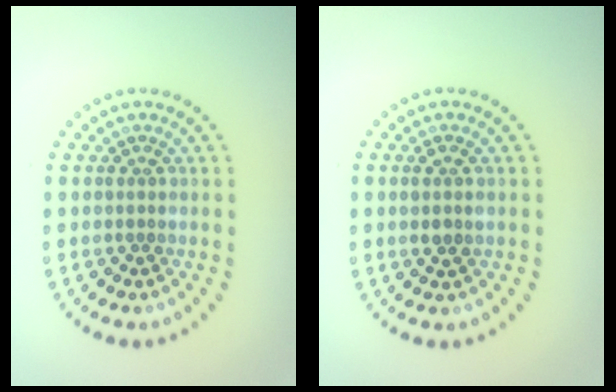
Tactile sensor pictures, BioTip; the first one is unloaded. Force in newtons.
{"total": 1.5, "press": 1.4, "slide": 0.6}